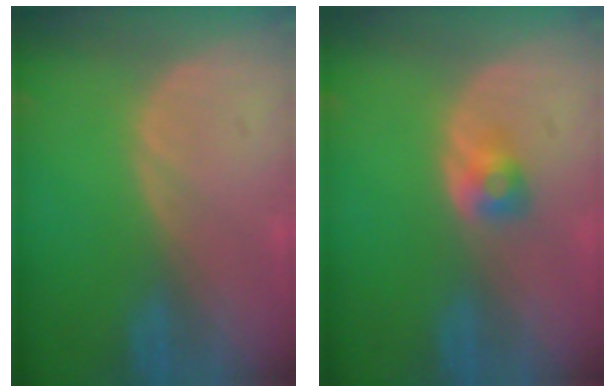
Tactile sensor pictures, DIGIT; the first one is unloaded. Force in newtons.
{"total": 2.5, "press": 2.3, "slide": 1.1}